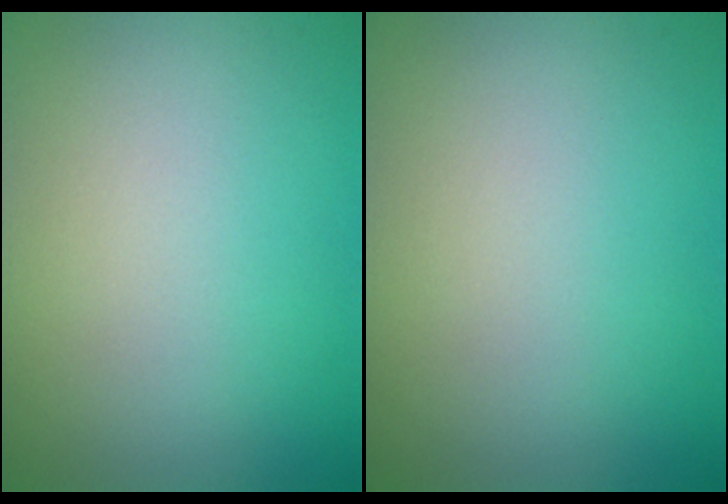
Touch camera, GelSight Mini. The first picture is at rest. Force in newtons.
{"total": 0.0}